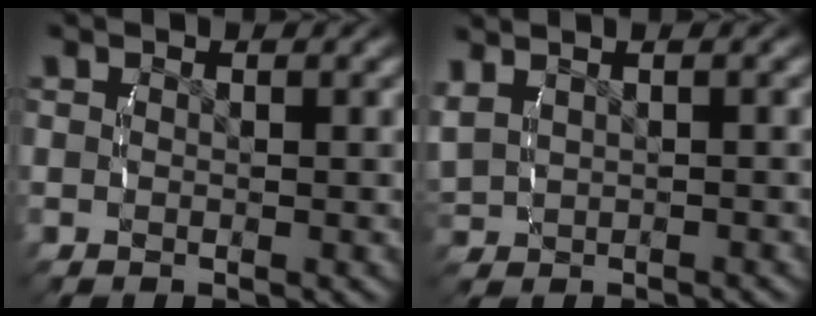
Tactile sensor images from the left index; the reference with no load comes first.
{"total": 3.2, "force": [1.1, 2.3, 2.0], "torque": [-0.045, 0.015, 0.021]}